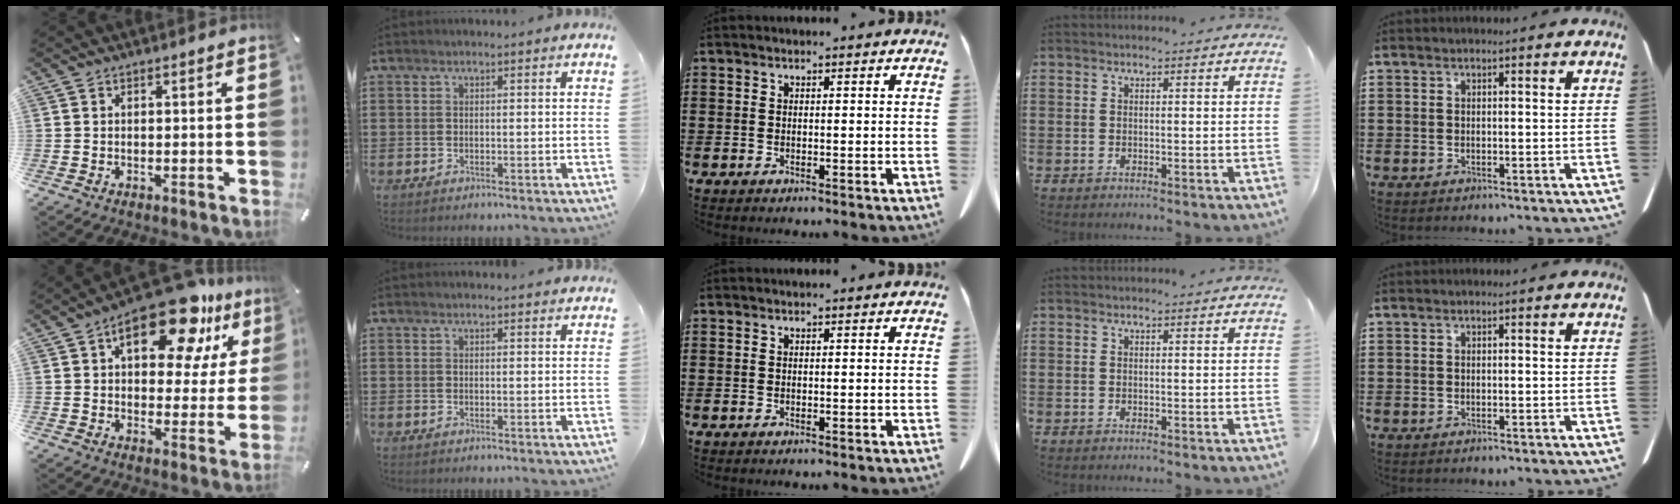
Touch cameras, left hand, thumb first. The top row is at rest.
{"thumb": {"total": 18.9, "force": [10.7, 9.0, 12.8], "torque": [-0.183, -0.051, 0.174]}, "index": {"total": 0.9, "force": [0.9, 0.0, 0.2], "torque": [-0.005, 0.000, 0.018]}}